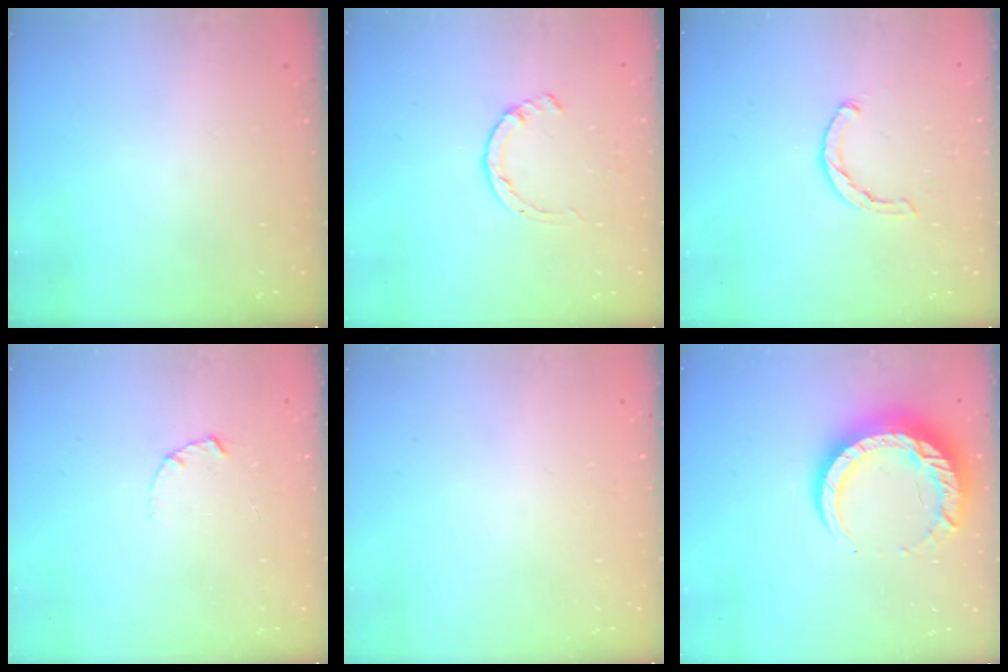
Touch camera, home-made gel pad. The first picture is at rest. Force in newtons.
{"total": 1.4, "press": 1.3, "slide": 0.3}
{"total": 1.4, "press": 1.3, "slide": 0.3}
{"total": 1.7, "press": 1.6, "slide": 0.3}
{"total": 2.6, "press": 2.6, "slide": 0.2}
{"total": 13.5, "press": 13.4, "slide": 1.5}